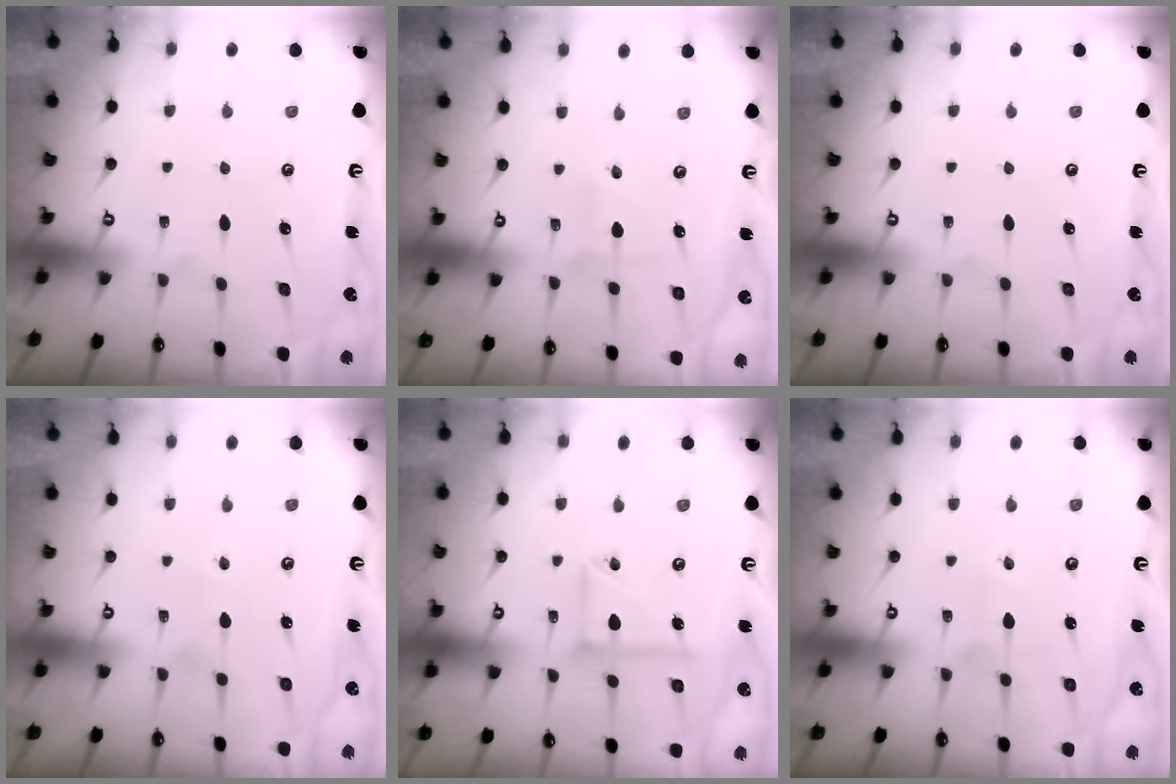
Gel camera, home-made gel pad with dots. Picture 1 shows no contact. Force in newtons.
{"total": 3.8, "press": 3.6, "slide": 1.2}
{"total": 0.0}
{"total": 2.5, "press": 2.3, "slide": 0.9}
{"total": 10.5, "press": 10.4, "slide": 1.3}
{"total": 3.3, "press": 3.2, "slide": 0.5}